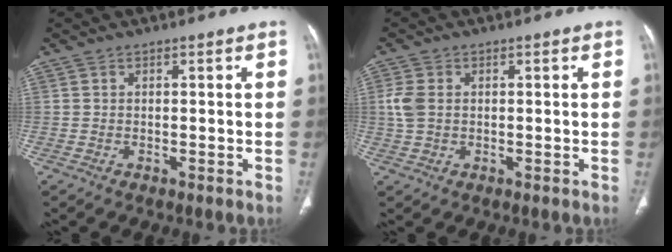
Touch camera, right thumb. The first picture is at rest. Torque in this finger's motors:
{"motor_torque": [1.89, 1.73, 0.63, -0.42, 0.11]}